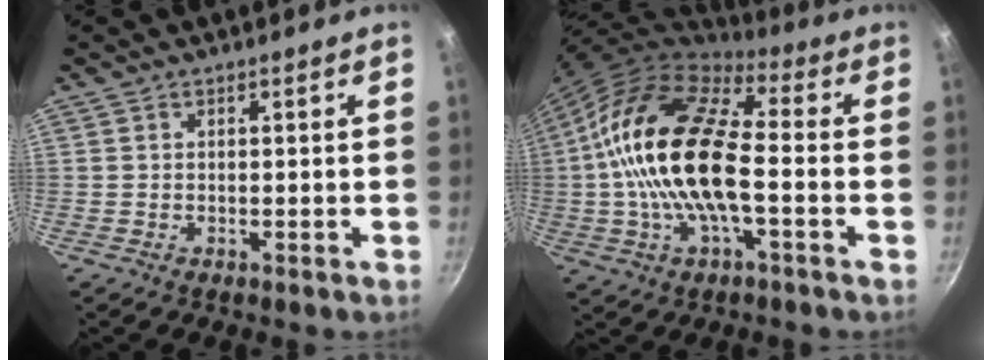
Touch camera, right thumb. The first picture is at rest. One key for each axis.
{"total": 19.9, "fx": -1.1, "fy": 8.8, "fz": 17.9, "tx": -0.323, "ty": 0.031, "tz": -0.034}